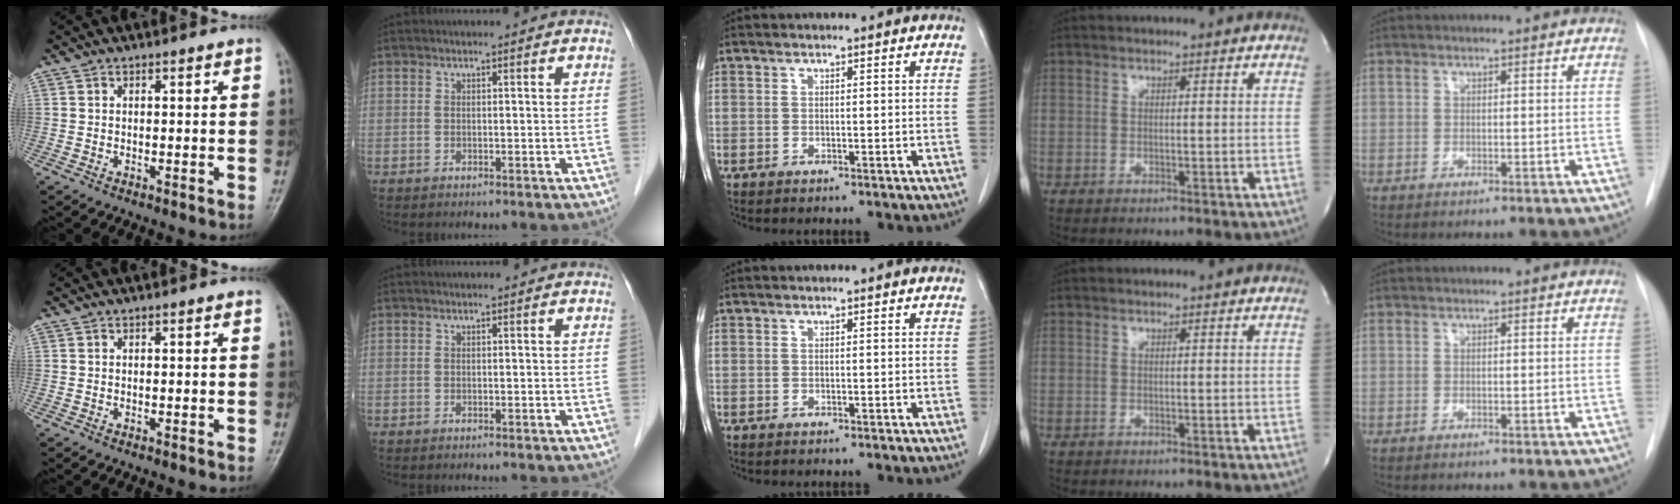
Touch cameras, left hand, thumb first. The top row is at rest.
{}